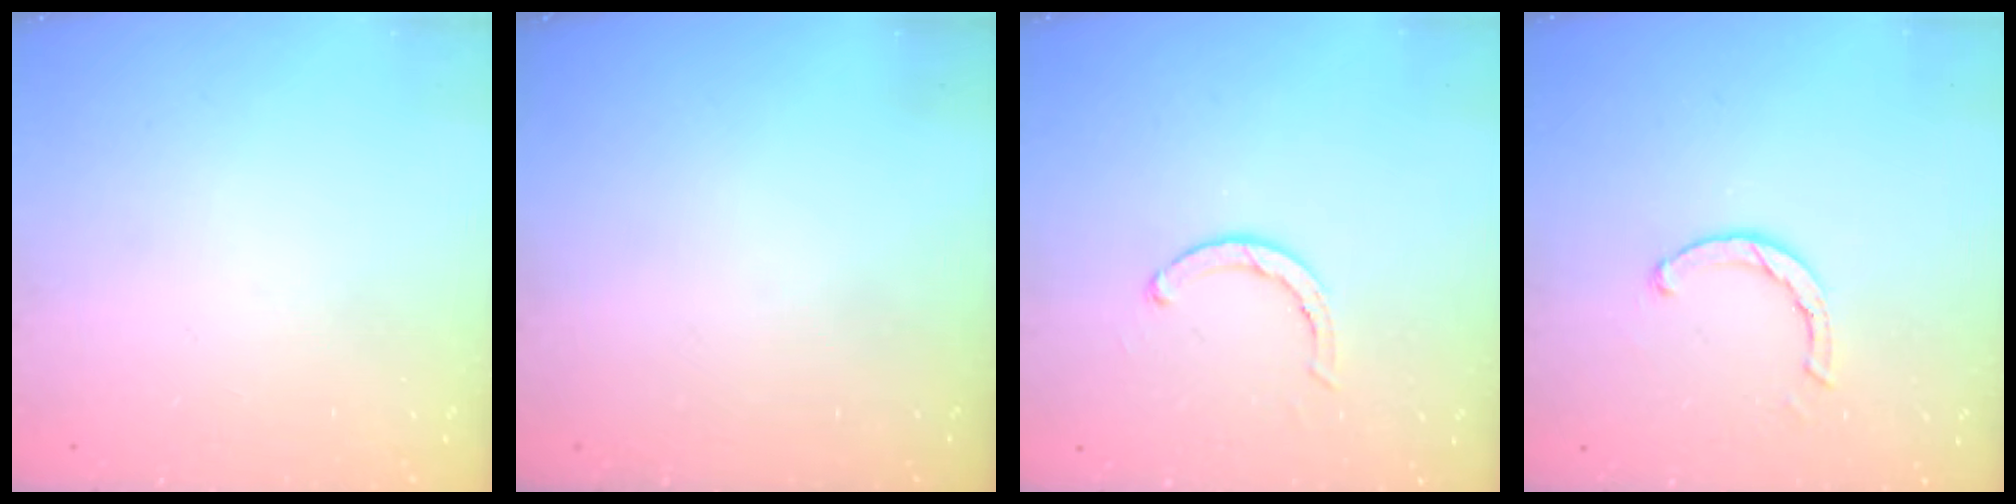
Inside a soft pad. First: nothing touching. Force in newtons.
{"total": 0.0}
{"total": 2.8, "press": 2.8, "slide": 0.2}
{"total": 2.5, "press": 2.5, "slide": 0.1}